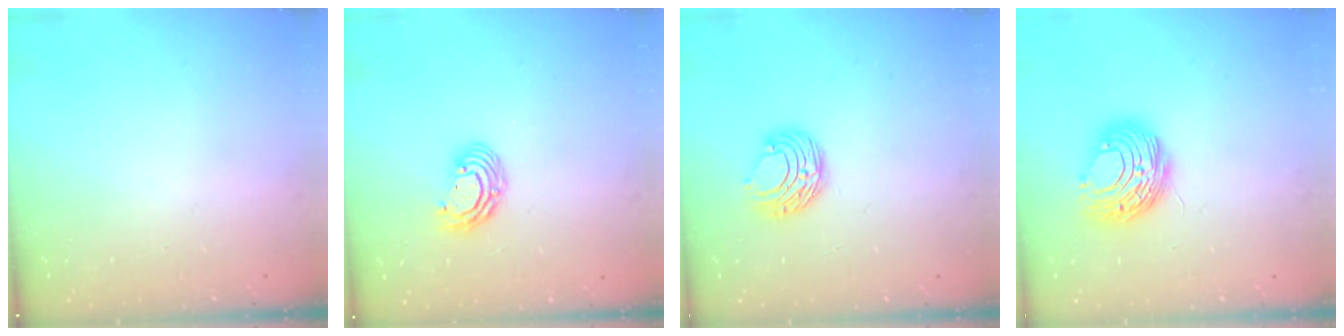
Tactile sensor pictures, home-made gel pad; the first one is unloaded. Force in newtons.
{"total": 7.6, "press": 7.6, "slide": 0.9}
{"total": 8.1, "press": 8.1, "slide": 0.4}
{"total": 10.1, "press": 10.1, "slide": 0.8}